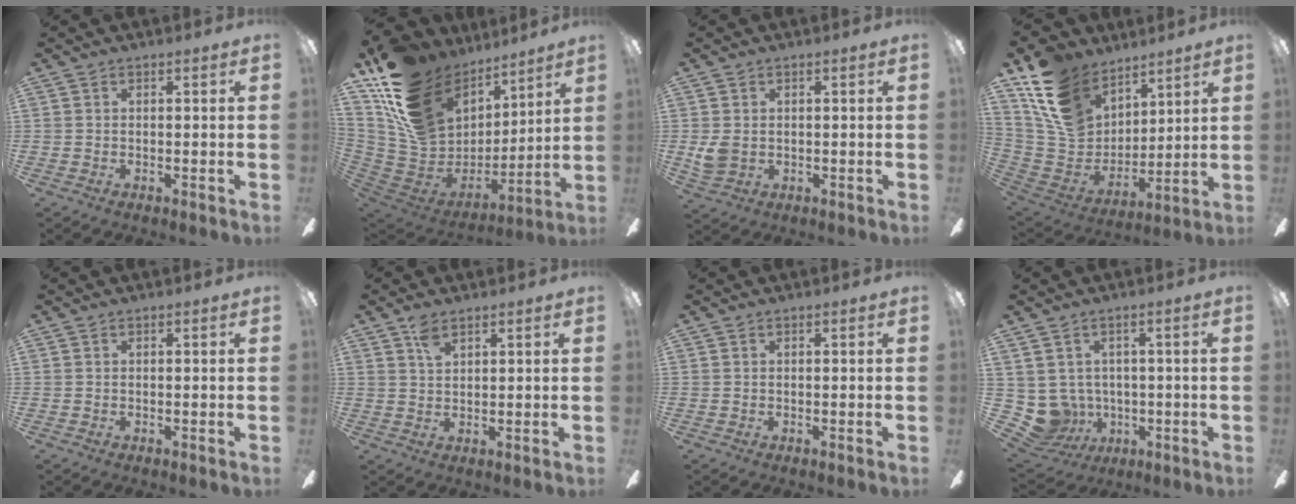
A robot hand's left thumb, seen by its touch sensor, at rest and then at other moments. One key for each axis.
{"total": 22.6, "fx": 13.2, "fy": 15.1, "fz": 10.4, "tx": -0.208, "ty": -0.080, "tz": 0.264}
{"total": 3.8, "fx": 0.8, "fy": 3.0, "fz": 2.1, "tx": -0.039, "ty": 0.001, "tz": 0.015}
{"total": 18.4, "fx": 11.1, "fy": 12.3, "fz": 8.1, "tx": -0.185, "ty": -0.056, "tz": 0.215}
{"total": 0.0}
{"total": 3.6, "fx": 2.5, "fy": 1.5, "fz": 2.1, "tx": -0.040, "ty": -0.002, "tz": 0.045}
{"total": 0.0}
{"total": 7.1, "fx": 0.7, "fy": 6.9, "fz": 1.5, "tx": -0.086, "ty": -0.013, "tz": 0.021}